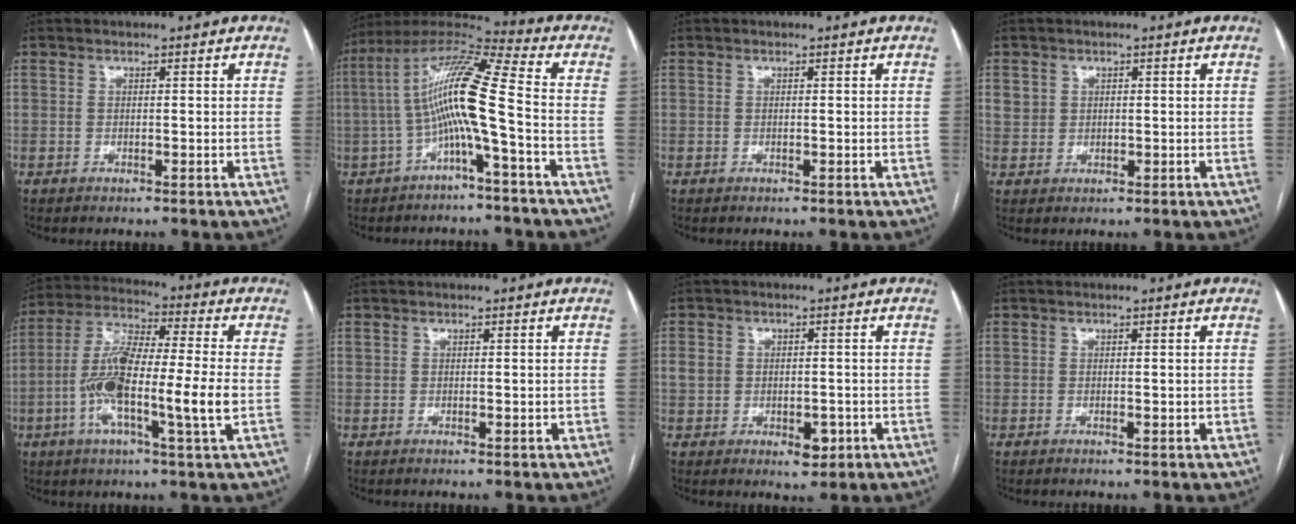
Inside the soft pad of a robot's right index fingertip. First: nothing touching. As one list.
[{"total": 12.2, "force": [-2.1, -0.1, 12.0], "torque": [-0.229, 0.032, -0.046]}, {"total": 0.0}, {"total": 2.7, "force": [1.0, 2.4, 0.5], "torque": [-0.005, 0.007, 0.021]}, {"total": 15.4, "force": [-2.9, 1.2, 15.1], "torque": [-0.293, 0.002, -0.061]}, {"total": 1.0, "force": [0.1, 0.5, 0.8], "torque": [-0.018, 0.000, 0.007]}, {"total": 5.4, "force": [-0.9, 3.9, 3.6], "torque": [-0.048, 0.009, -0.001]}, {"total": 1.0, "force": [0.0, 0.5, 0.9], "torque": [-0.017, 0.000, 0.004]}]